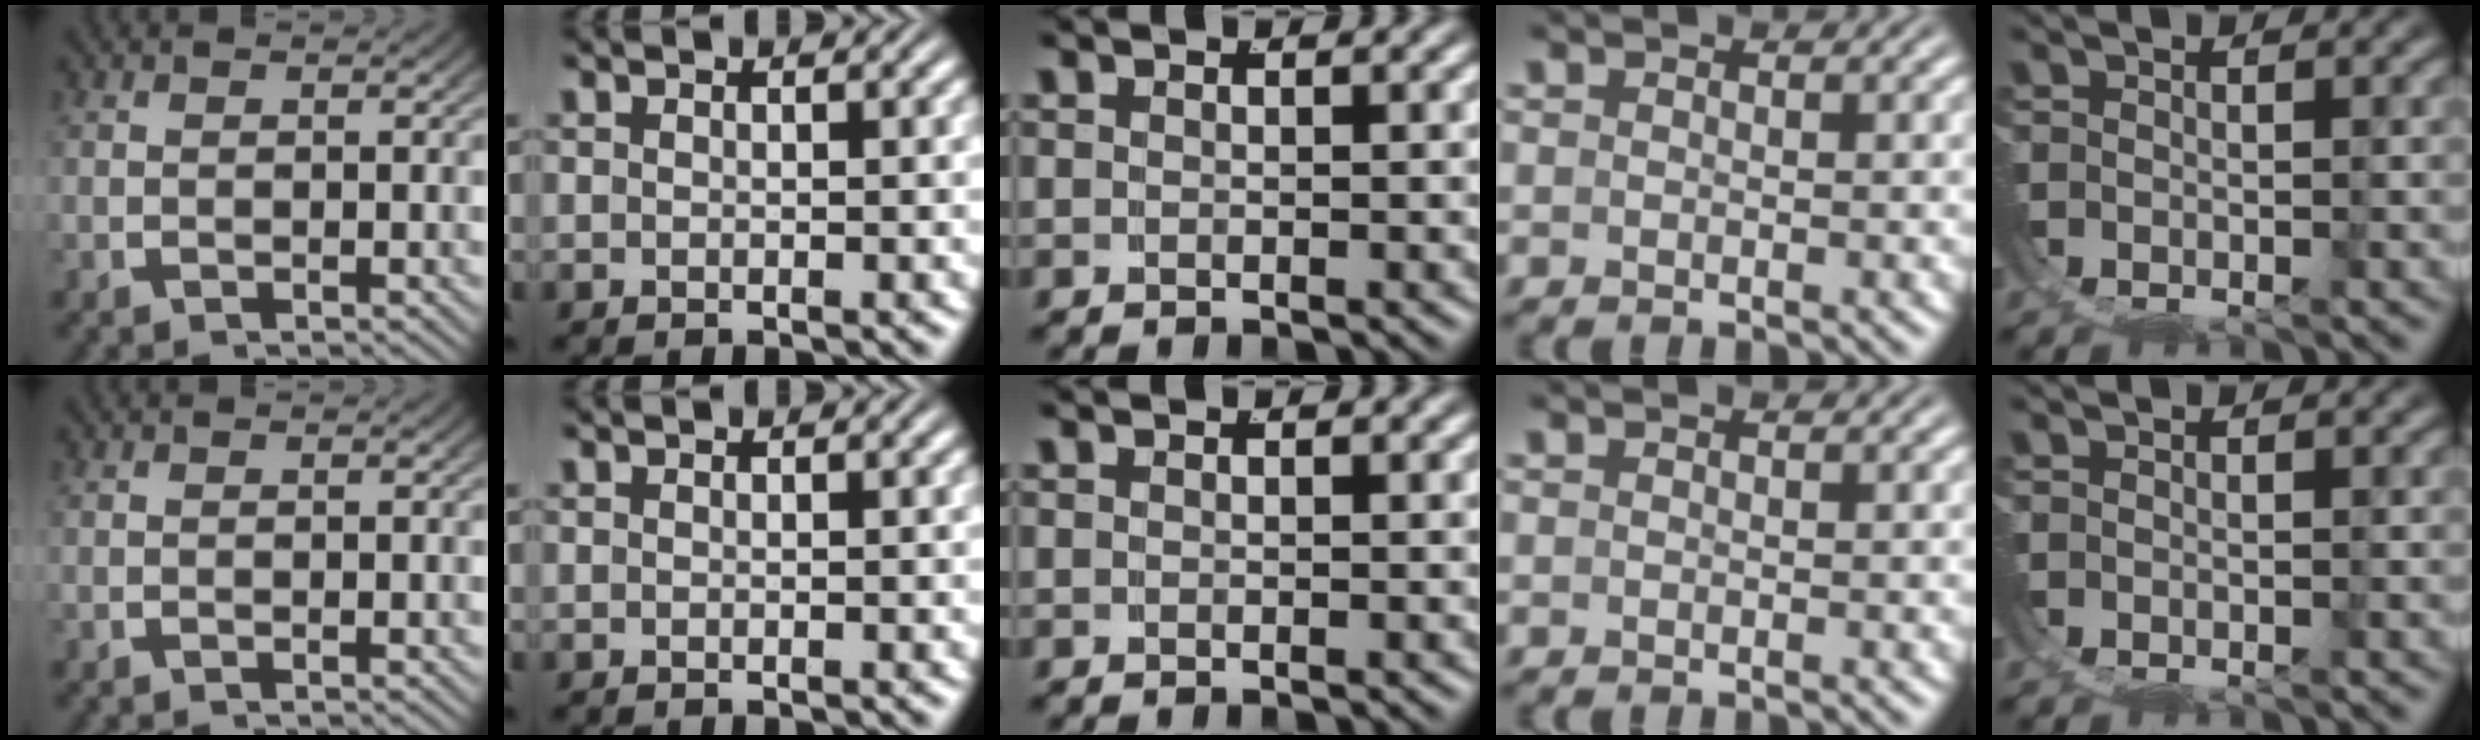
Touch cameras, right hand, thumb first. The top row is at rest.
{}